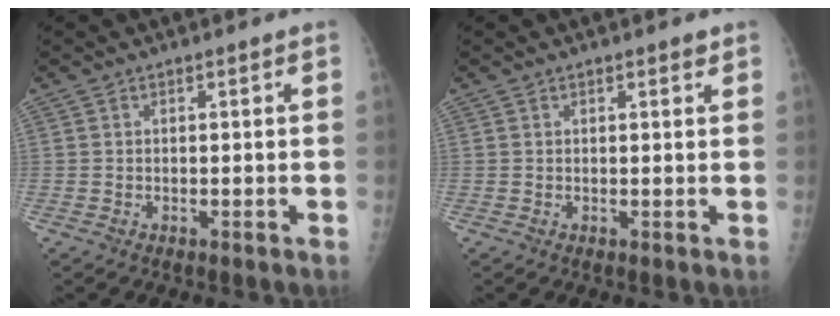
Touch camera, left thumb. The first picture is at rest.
{"total": 1.1, "force": [0.7, 0.4, 0.6], "torque": [-0.006, -0.003, 0.009]}